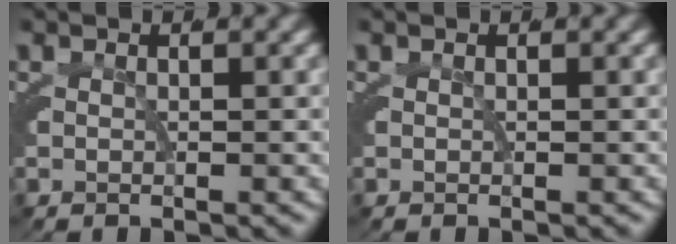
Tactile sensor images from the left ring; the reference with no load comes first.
{"total": 0.0}